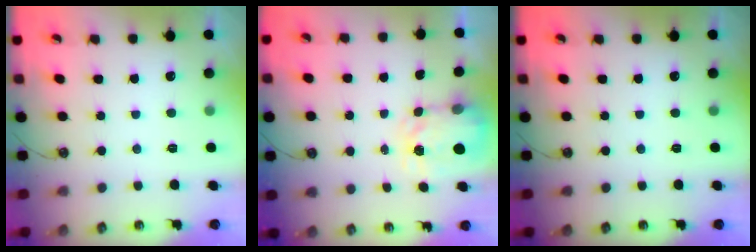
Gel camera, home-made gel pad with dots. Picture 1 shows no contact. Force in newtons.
{"total": 3.7, "press": 3.7, "slide": 0.6}
{"total": 0.0}